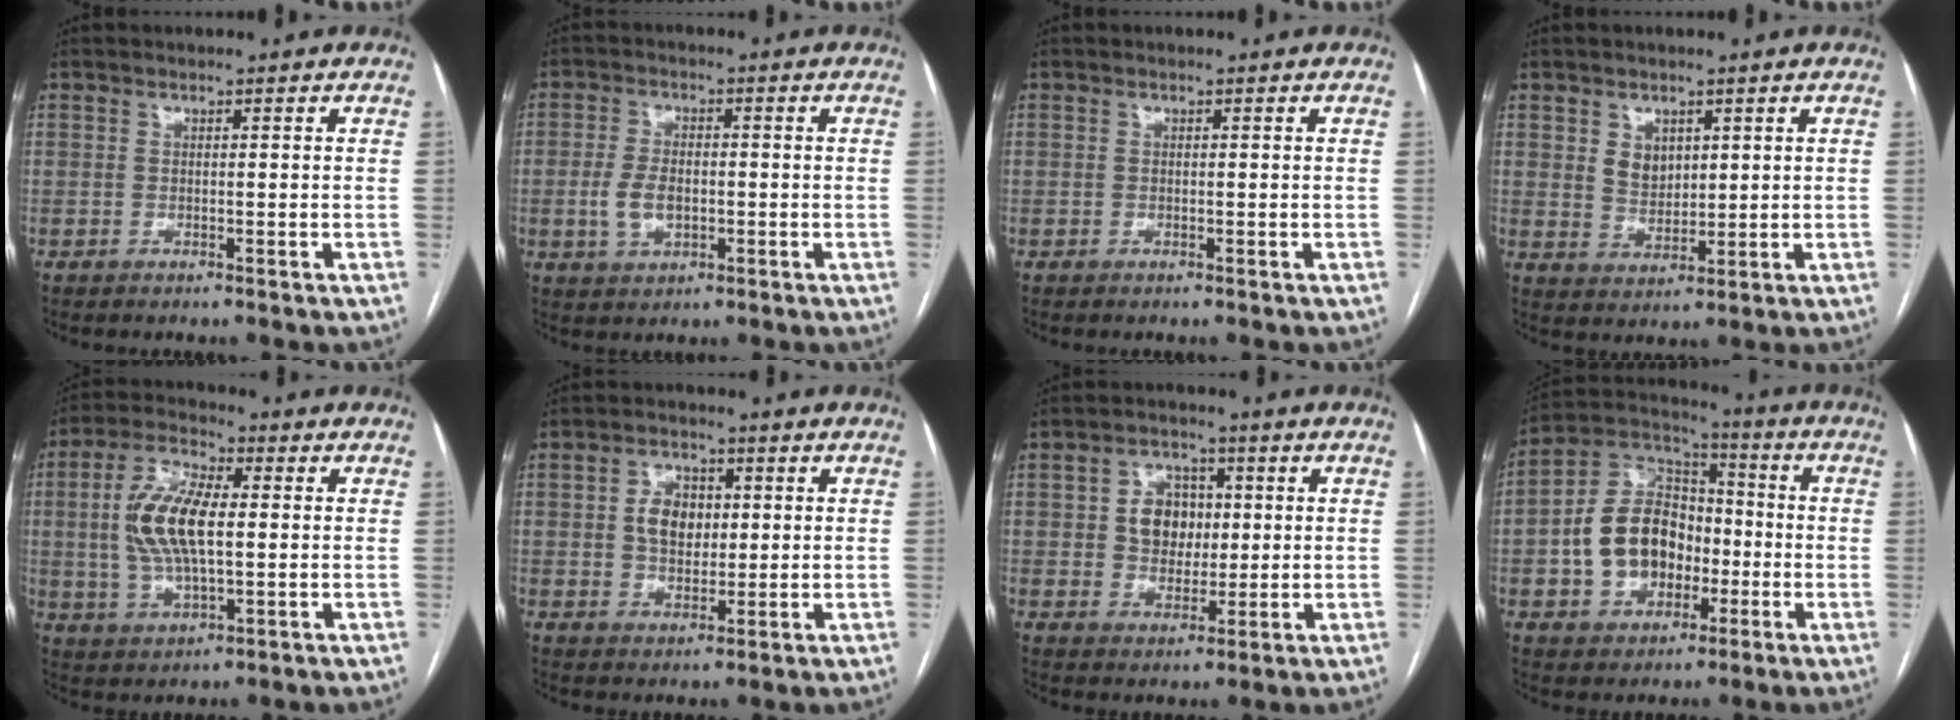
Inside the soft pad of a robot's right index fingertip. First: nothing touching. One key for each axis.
{"total": 5.1, "fx": -1.0, "fy": 2.9, "fz": 4.0, "tx": -0.086, "ty": 0.006, "tz": -0.014}
{"total": 0.0}
{"total": 4.1, "fx": 1.6, "fy": 3.0, "fz": 2.2, "tx": -0.041, "ty": 0.001, "tz": 0.039}
{"total": 11.9, "fx": 0.8, "fy": 4.4, "fz": 11.1, "tx": -0.237, "ty": 0.013, "tz": 0.017}
{"total": 5.9, "fx": 0.9, "fy": 4.2, "fz": 4.0, "tx": -0.075, "ty": 0.011, "tz": 0.021}
{"total": 6.8, "fx": 1.0, "fy": 5.4, "fz": 3.9, "tx": -0.068, "ty": 0.016, "tz": 0.023}
{"total": 13.2, "fx": -2.4, "fy": 9.6, "fz": 8.7, "tx": -0.184, "ty": 0.037, "tz": -0.035}